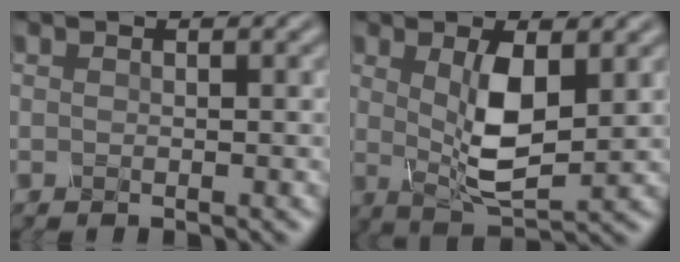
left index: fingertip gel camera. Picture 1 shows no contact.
{"total": 5.0, "force": [1.0, 1.7, 4.6], "torque": [-0.093, -0.004, 0.021]}